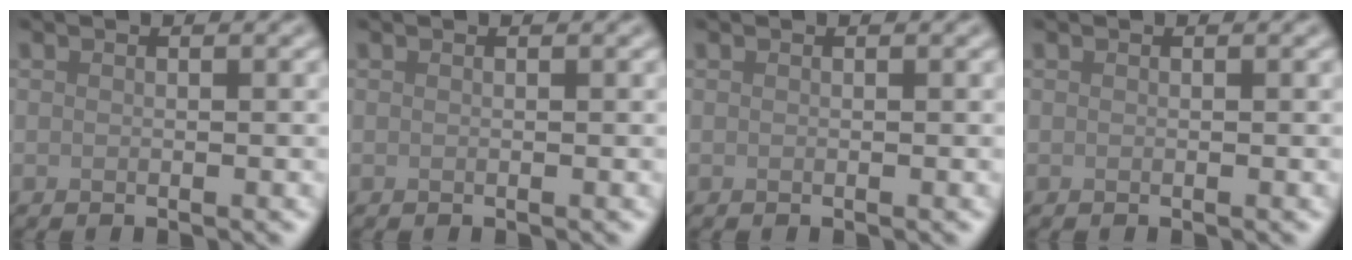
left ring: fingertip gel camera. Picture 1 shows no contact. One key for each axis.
{"total": 0.0}
{"total": 0.0}
{"total": 0.0}